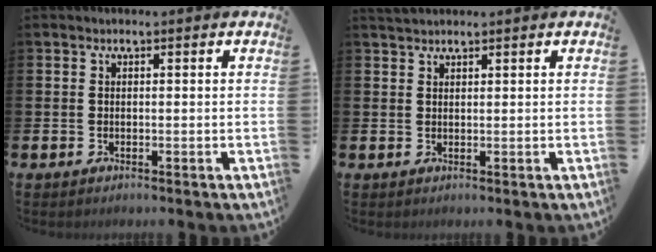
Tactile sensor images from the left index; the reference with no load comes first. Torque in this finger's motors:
{"motor_torque": [0.06, 0.01, -0.01, 0.00]}